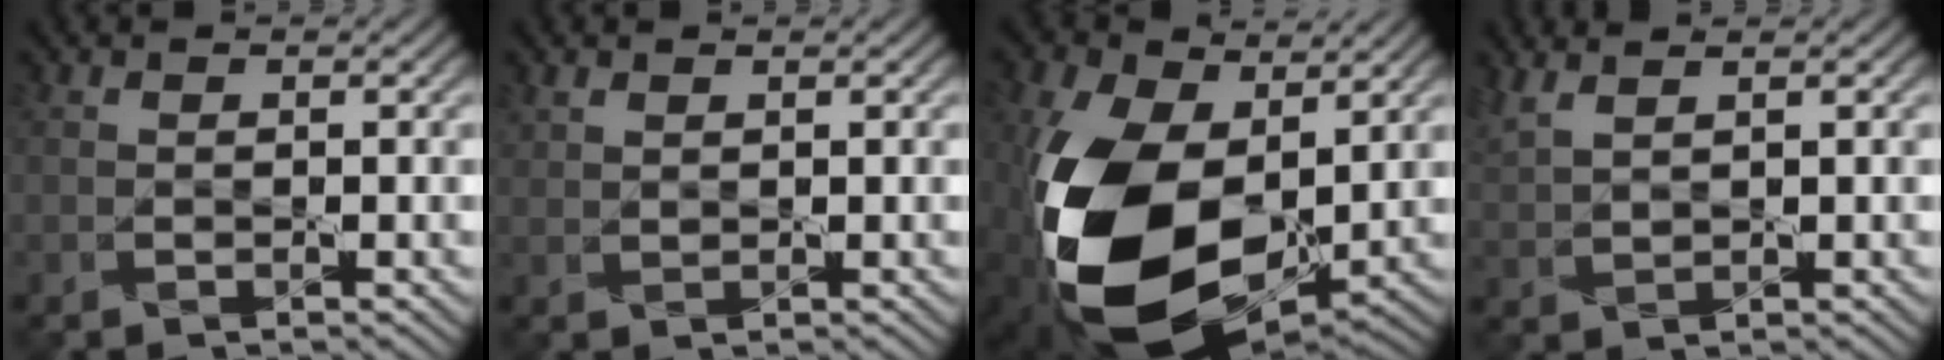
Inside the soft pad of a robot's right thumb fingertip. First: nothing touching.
{"total": 1.2, "force": [0.9, 0.5, 0.5], "torque": [-0.019, -0.002, 0.023]}
{"total": 18.2, "force": [-0.9, 12.1, 13.6], "torque": [-0.316, -0.044, -0.009]}
{"total": 3.3, "force": [2.5, 0.7, 2.1], "torque": [-0.057, 0.012, 0.052]}